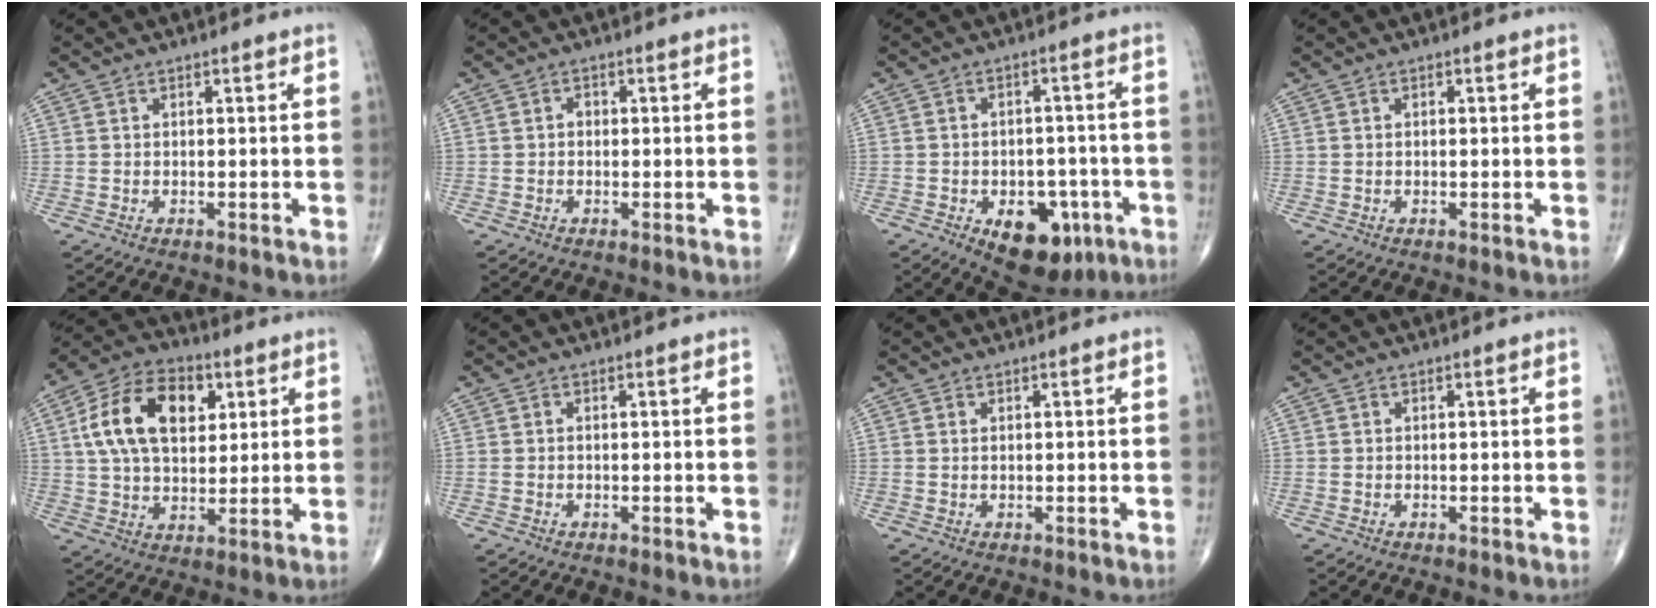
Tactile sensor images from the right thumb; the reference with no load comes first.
{"total": 1.1, "force": [-0.1, 0.9, 0.6], "torque": [-0.004, 0.004, -0.005]}
{"total": 12.5, "force": [-5.4, 7.6, 8.3], "torque": [-0.079, 0.027, -0.064]}
{"total": 0.5, "force": [0.1, 0.2, 0.5], "torque": [-0.013, 0.003, 0.004]}
{"total": 16.3, "force": [4.5, 10.2, 11.9], "torque": [-0.193, 0.006, 0.076]}
{"total": 0.5, "force": [-0.1, 0.2, 0.5], "torque": [-0.013, 0.000, -0.001]}
{"total": 0.0}
{"total": 0.0}